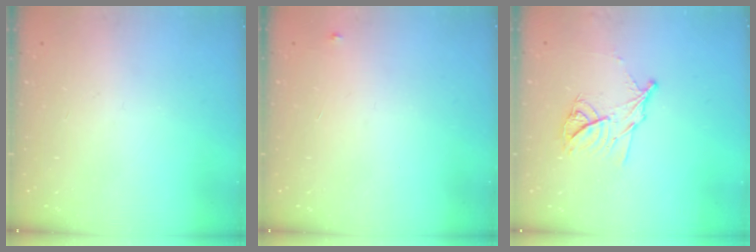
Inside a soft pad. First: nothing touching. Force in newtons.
{"total": 3.2, "press": 3.2, "slide": 0.2}
{"total": 11.4, "press": 11.4, "slide": 0.3}